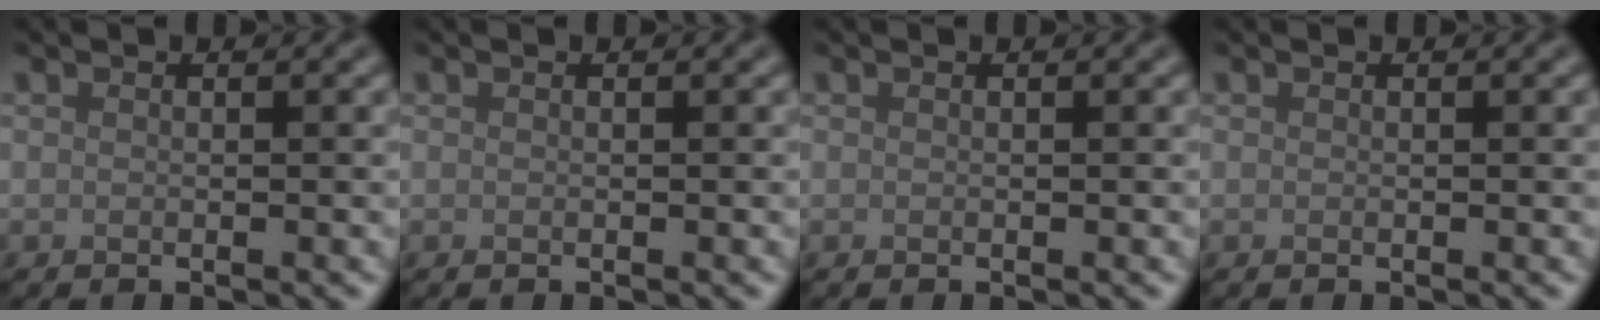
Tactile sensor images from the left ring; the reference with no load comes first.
{"total": 0.0}
{"total": 0.0}
{"total": 0.0}